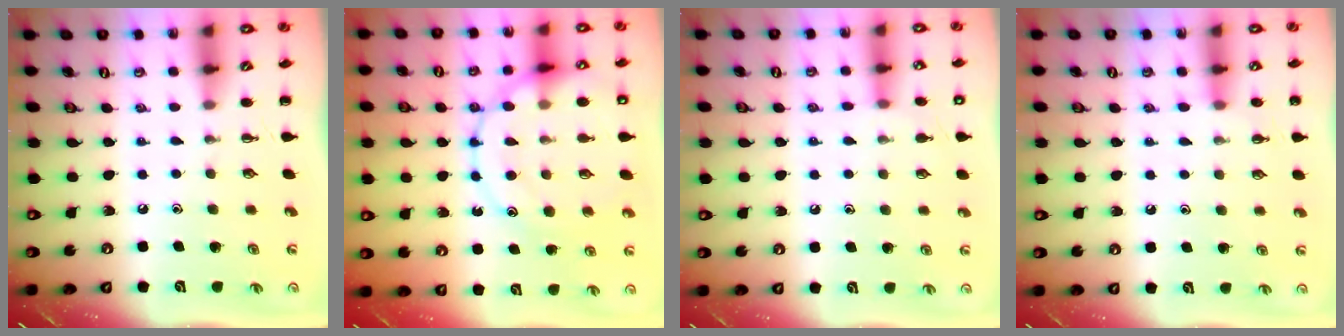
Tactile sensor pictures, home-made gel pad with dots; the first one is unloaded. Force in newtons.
{"total": 19.3, "press": 19.2, "slide": 2.0}
{"total": 9.5, "press": 9.1, "slide": 2.6}
{"total": 6.8, "press": 6.5, "slide": 1.7}